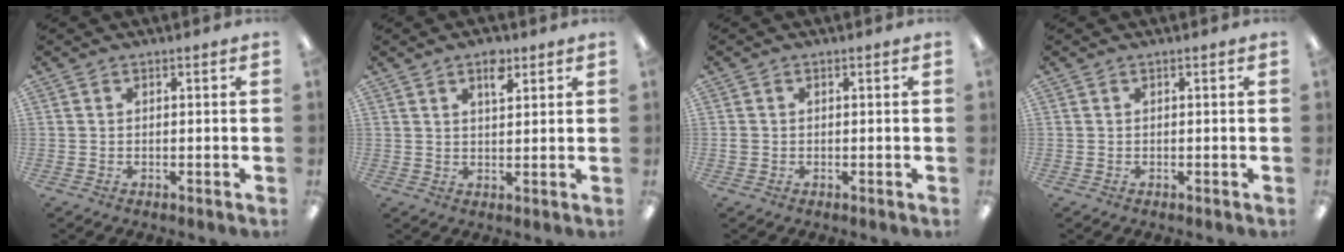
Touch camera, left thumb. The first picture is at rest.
{"total": 4.8, "force": [3.0, 2.2, 3.1], "torque": [-0.036, -0.009, 0.046]}
{"total": 0.9, "force": [-0.1, 0.8, 0.3], "torque": [-0.005, 0.004, -0.004]}
{"total": 0.0}